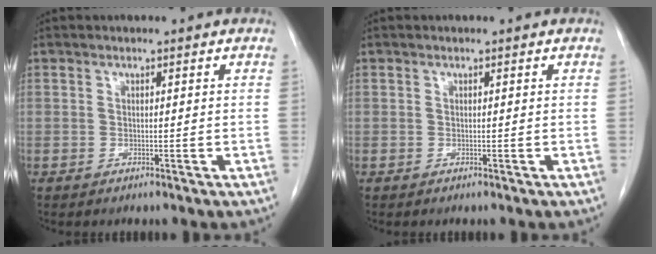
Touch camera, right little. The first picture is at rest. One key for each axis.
{"total": 0.0}